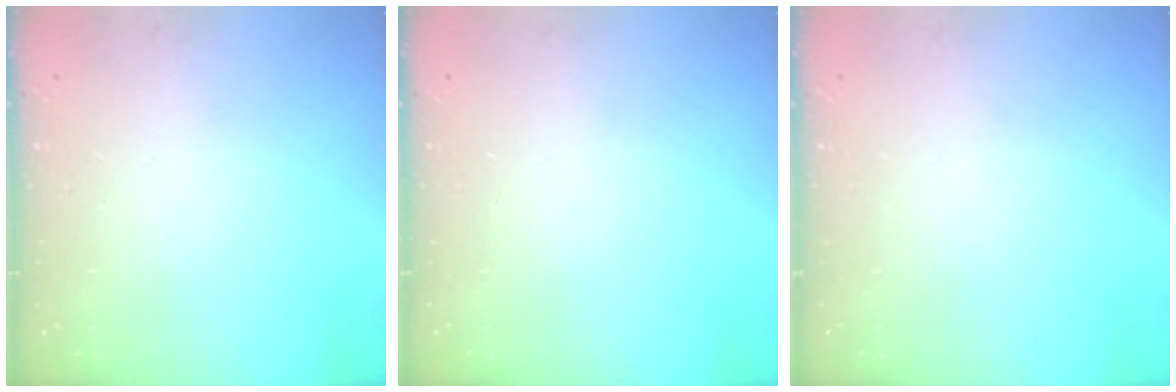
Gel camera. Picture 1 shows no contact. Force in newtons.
{"total": 0.0}
{"total": 0.0}